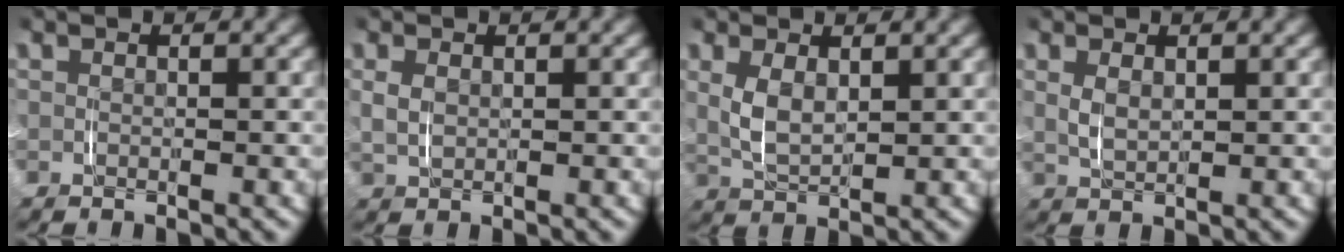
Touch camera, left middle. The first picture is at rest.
{"total": 1.2, "force": [0.3, 0.7, 0.9], "torque": [-0.021, -0.003, 0.012]}
{"total": 2.4, "force": [0.7, 0.9, 2.1], "torque": [-0.050, -0.008, 0.020]}
{"total": 1.2, "force": [0.5, 0.2, 1.0], "torque": [-0.024, -0.007, 0.019]}